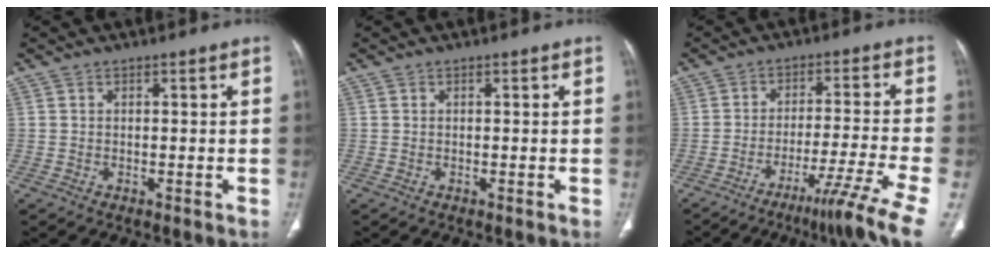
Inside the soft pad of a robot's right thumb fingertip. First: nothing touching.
{"total": 0.0}
{"total": 8.0, "force": [-6.0, -2.0, 4.9], "torque": [-0.087, 0.033, -0.100]}